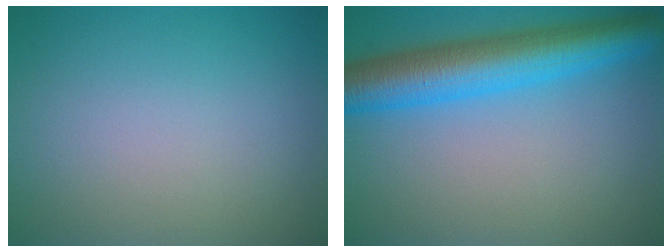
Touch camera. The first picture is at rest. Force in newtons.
{"total": 7.8, "press": 7.8, "slide": 0.1}